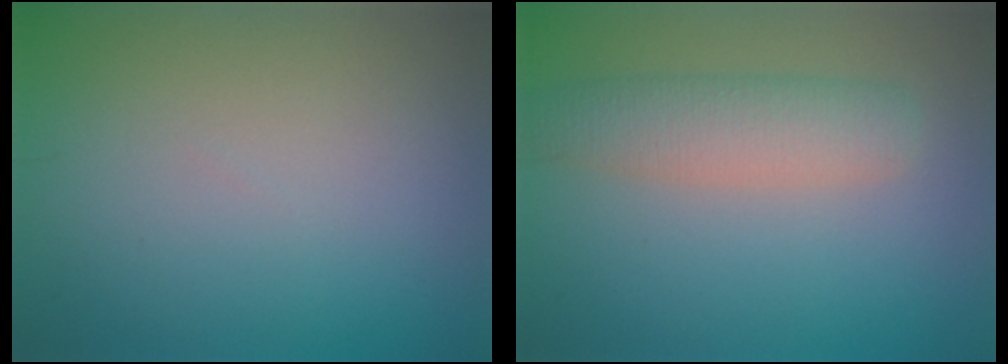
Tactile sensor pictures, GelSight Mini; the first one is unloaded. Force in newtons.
{"total": 3.2, "press": 3.2, "slide": 0.3}